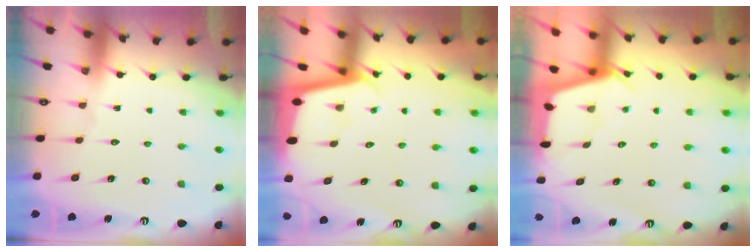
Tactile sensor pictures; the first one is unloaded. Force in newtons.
{"total": 1.9, "press": 1.9, "slide": 0.1}
{"total": 2.5, "press": 2.5, "slide": 0.3}